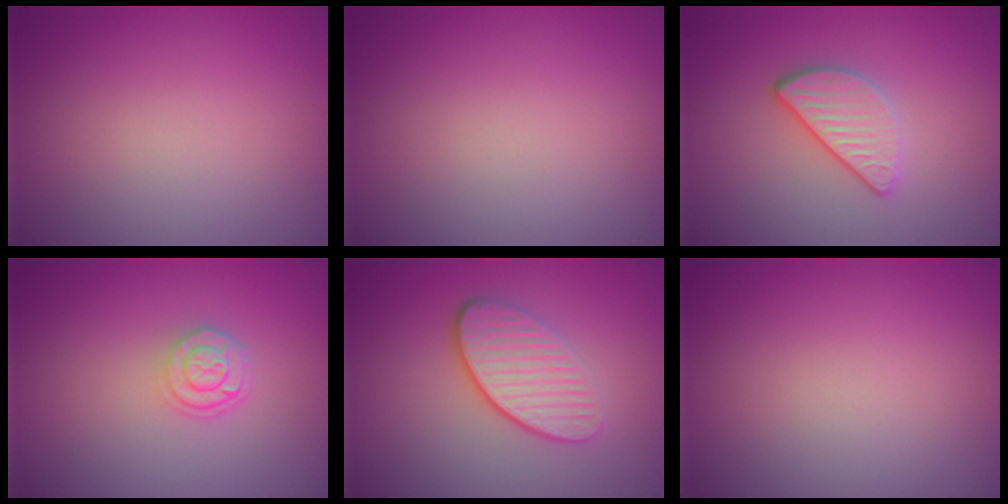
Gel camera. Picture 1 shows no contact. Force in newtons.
{"total": 0.0}
{"total": 3.2, "press": 2.7, "slide": 1.8}
{"total": 2.4, "press": 1.9, "slide": 1.4}
{"total": 4.3, "press": 3.3, "slide": 2.8}
{"total": 0.0}